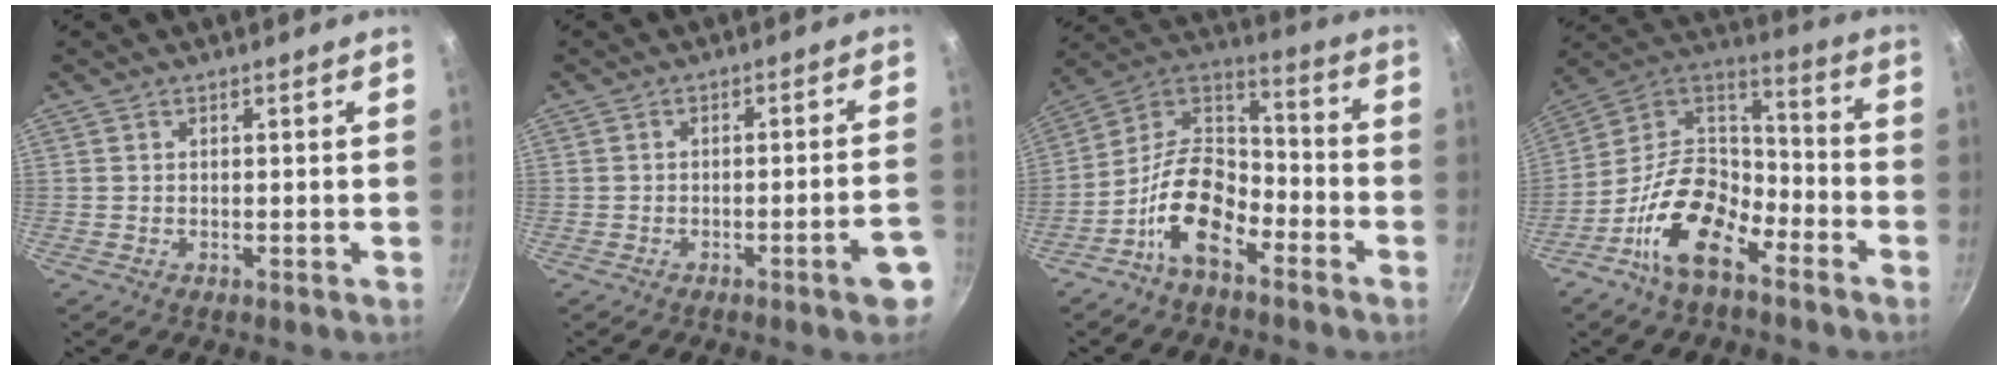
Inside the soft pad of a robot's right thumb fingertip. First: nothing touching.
{"total": 6.1, "force": [-3.3, 0.8, 5.0], "torque": [-0.056, 0.029, -0.034]}
{"total": 14.5, "force": [-7.7, 7.8, 9.4], "torque": [-0.150, 0.075, -0.167]}
{"total": 15.6, "force": [-9.0, 8.1, 9.8], "torque": [-0.156, 0.082, -0.190]}